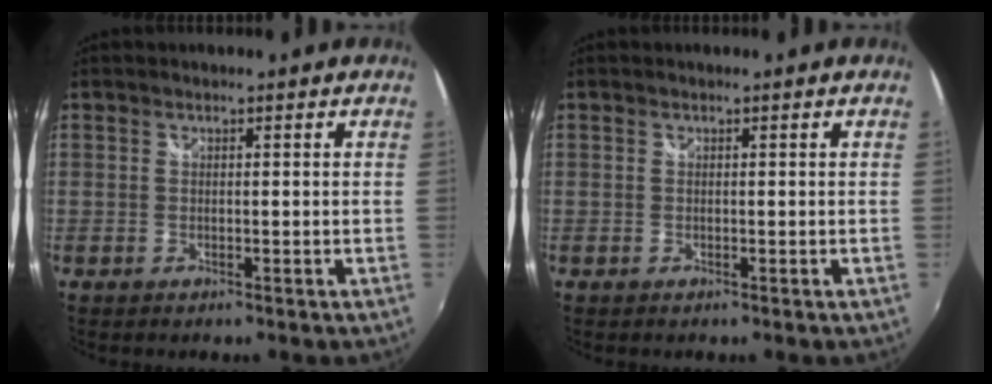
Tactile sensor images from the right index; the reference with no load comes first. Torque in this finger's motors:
{"motor_torque": [0.00, 0.00, 0.00, 0.01]}